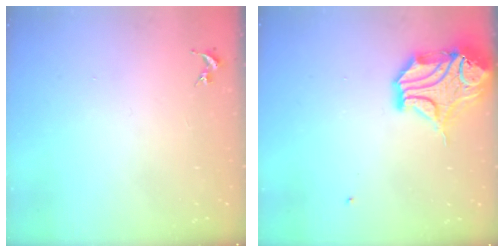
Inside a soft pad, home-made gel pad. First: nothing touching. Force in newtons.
{"total": 16.0, "press": 15.9, "slide": 2.0}